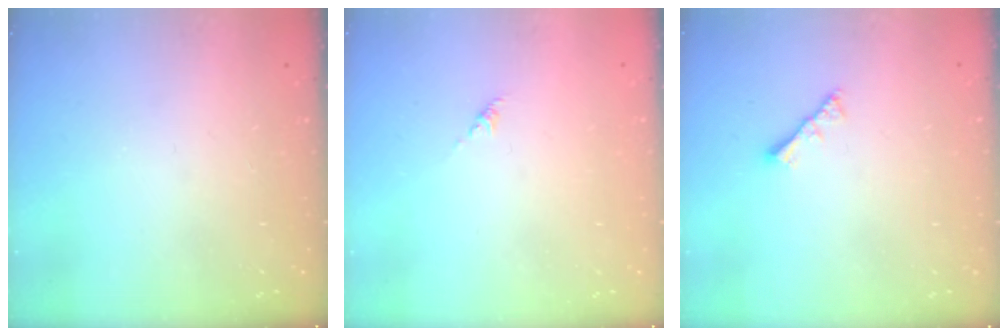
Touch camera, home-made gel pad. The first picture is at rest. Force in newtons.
{"total": 0.6, "press": 0.4, "slide": 0.4}
{"total": 2.8, "press": 2.8, "slide": 0.6}